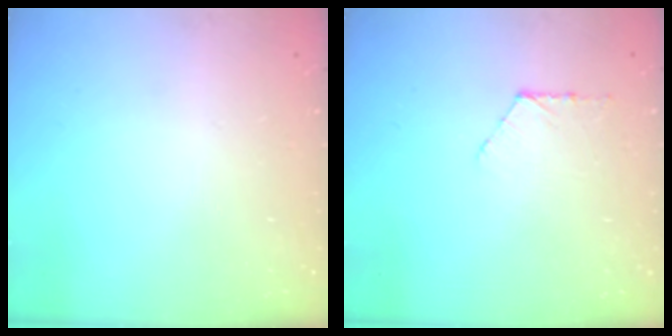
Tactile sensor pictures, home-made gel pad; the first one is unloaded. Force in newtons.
{"total": 5.5, "press": 5.5, "slide": 0.6}